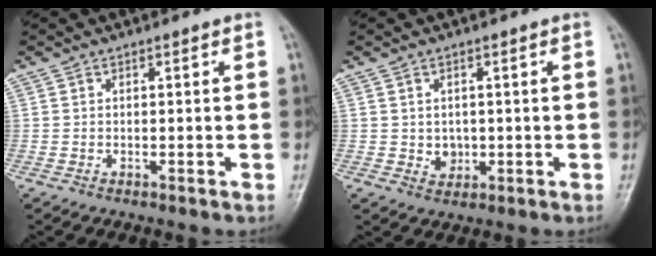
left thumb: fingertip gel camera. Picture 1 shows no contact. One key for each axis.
{"total": 2.6, "fx": 0.0, "fy": 2.3, "fz": 1.3, "tx": -0.009, "ty": -0.001, "tz": 0.008}